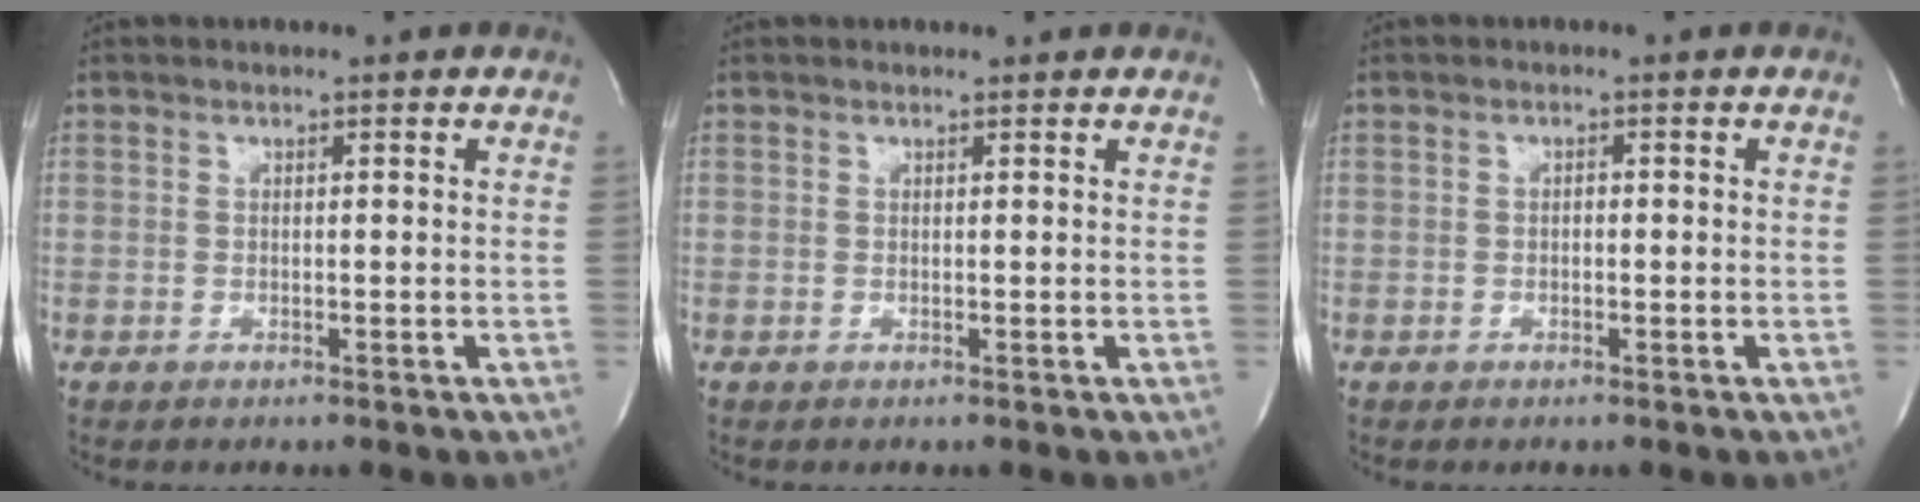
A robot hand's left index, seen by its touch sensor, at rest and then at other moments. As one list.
[{"total": 1.1, "force": [1.0, 0.3, 0.1], "torque": [-0.011, 0.005, 0.011]}, {"total": 0.6, "force": [-0.1, 0.3, 0.5], "torque": [-0.007, 0.002, -0.004]}]